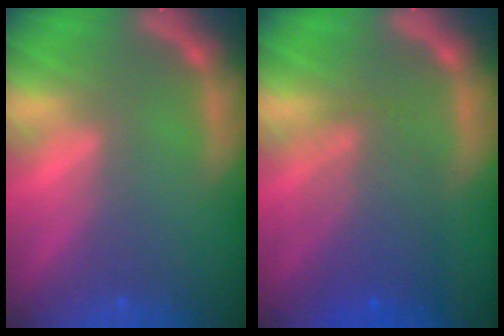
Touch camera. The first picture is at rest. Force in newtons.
{"total": 5.6}